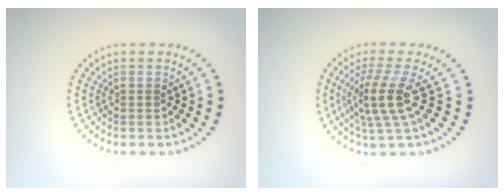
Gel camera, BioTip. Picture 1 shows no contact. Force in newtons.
{"total": 3.6, "press": 2.8, "slide": 2.3}